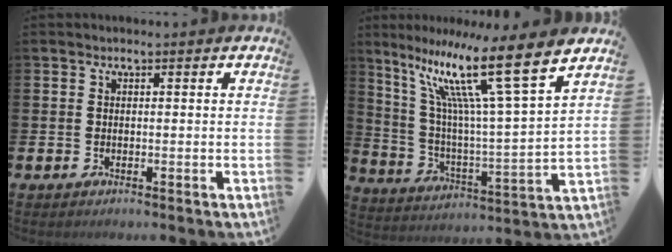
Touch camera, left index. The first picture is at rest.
{"total": 14.9, "force": [10.1, 1.3, 10.9], "torque": [-0.232, -0.058, 0.156]}